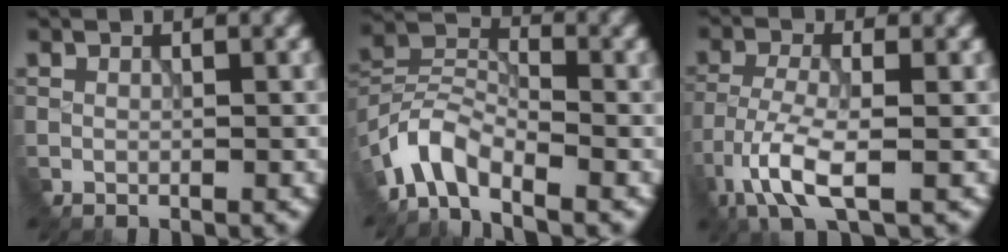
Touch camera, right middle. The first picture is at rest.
{"total": 5.3, "force": [-3.9, 2.2, 2.8], "torque": [-0.056, 0.002, -0.088]}
{"total": 5.7, "force": [-3.0, 1.7, 4.6], "torque": [-0.105, -0.010, -0.068]}